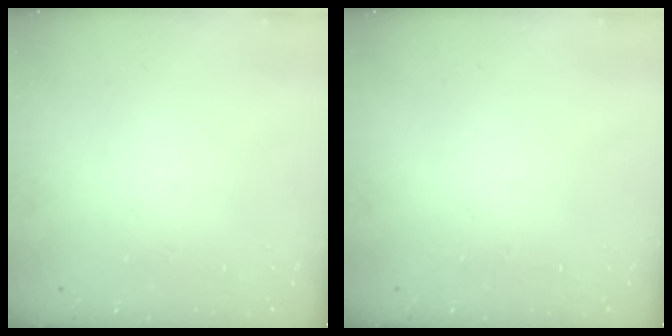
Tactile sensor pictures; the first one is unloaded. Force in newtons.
{"total": 0.0}